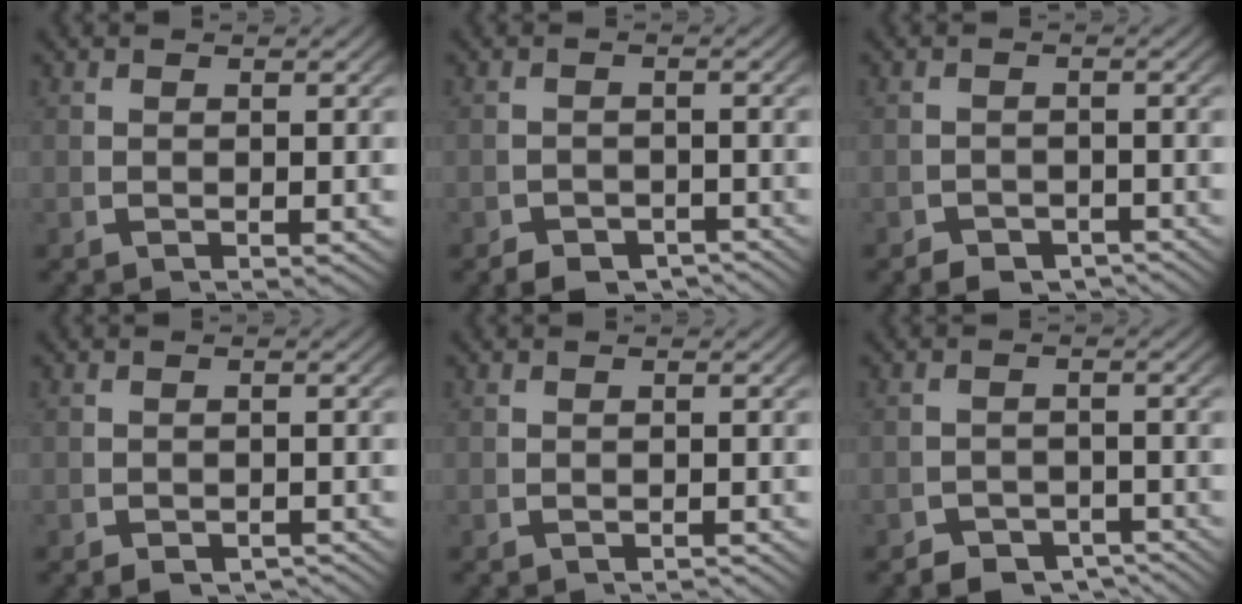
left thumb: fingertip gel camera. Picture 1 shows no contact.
{"total": 3.3, "force": [-3.0, 1.2, 0.8], "torque": [0.000, -0.017, -0.047]}
{"total": 2.6, "force": [-2.4, 0.9, 0.5], "torque": [0.003, -0.014, -0.040]}
{"total": 2.0, "force": [-1.8, 0.6, 0.4], "torque": [-0.003, -0.009, -0.027]}
{"total": 0.9, "force": [-0.9, 0.1, 0.1], "torque": [-0.001, -0.001, -0.012]}
{"total": 4.8, "force": [-4.0, 2.3, 1.4], "torque": [-0.011, -0.028, -0.060]}